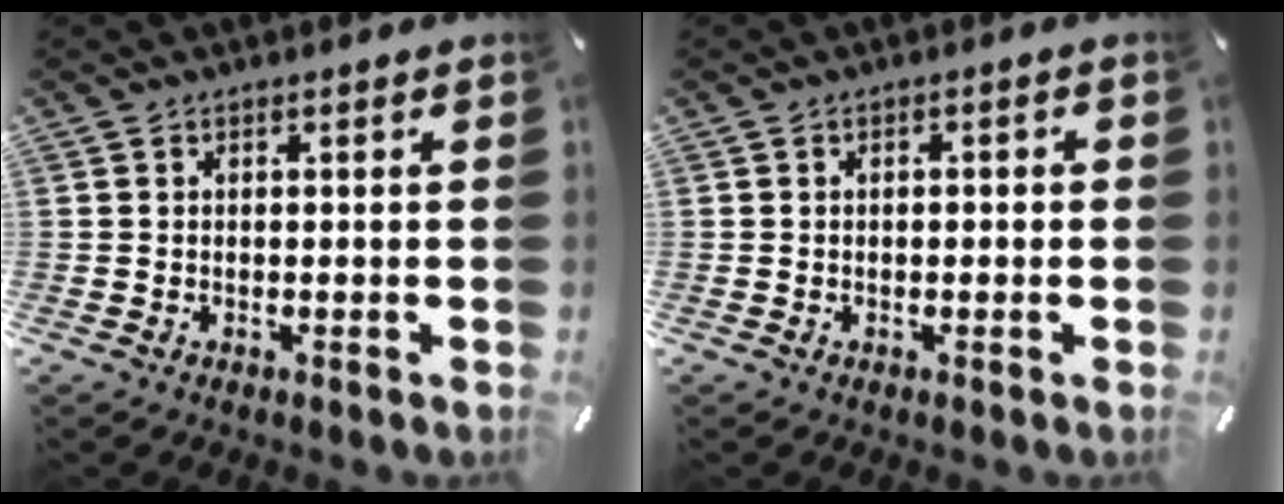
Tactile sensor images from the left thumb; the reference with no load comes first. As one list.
[{"total": 1.3, "force": [-0.4, 0.7, 1.0], "torque": [-0.018, 0.004, -0.009]}]